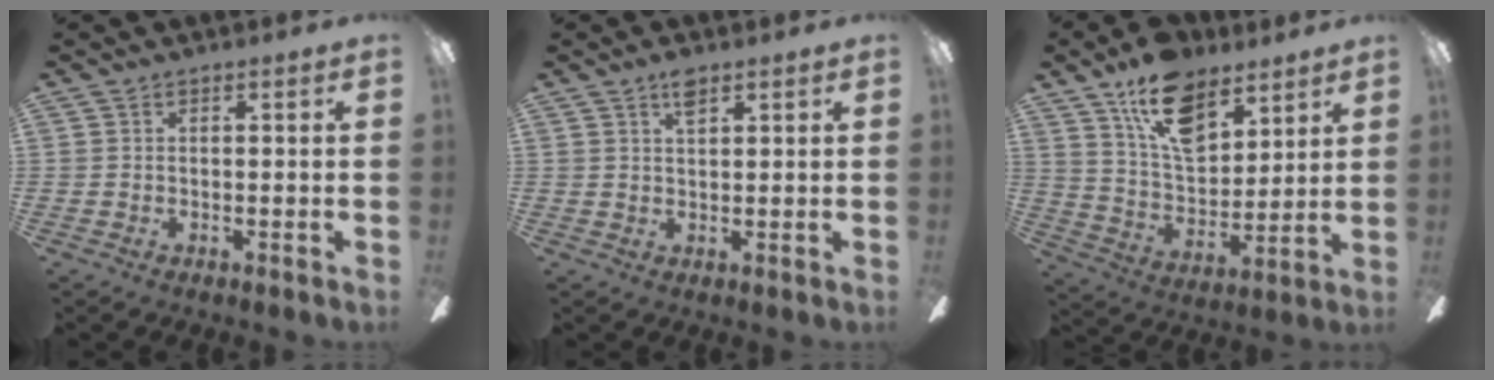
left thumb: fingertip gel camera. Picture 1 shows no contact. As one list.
[{"total": 3.3, "force": [2.2, 1.2, 2.1], "torque": [-0.041, 0.001, 0.037]}, {"total": 16.0, "force": [10.2, 8.6, 8.8], "torque": [-0.147, -0.043, 0.187]}]